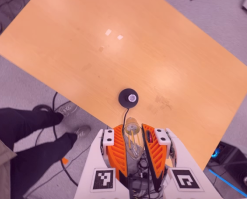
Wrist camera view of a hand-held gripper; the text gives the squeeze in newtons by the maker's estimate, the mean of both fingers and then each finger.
{"total": 19.6, "left": 22.1, "right": 17.2}